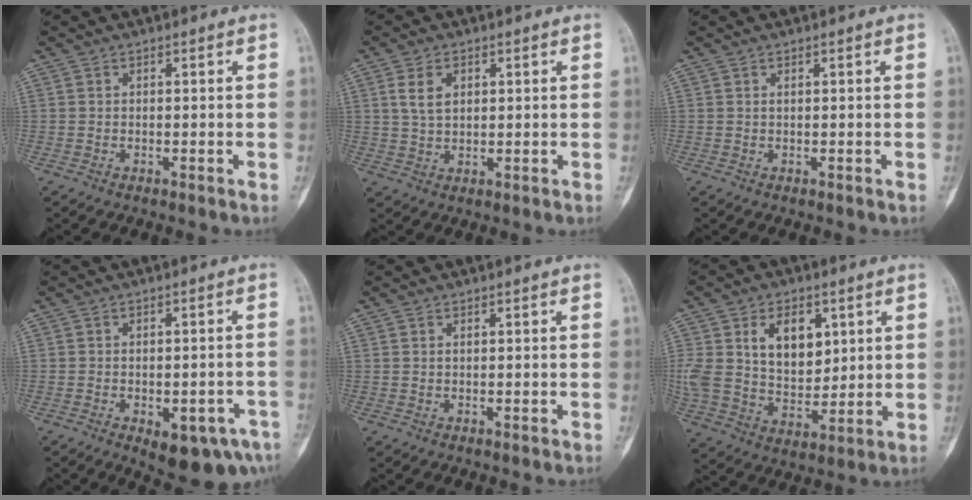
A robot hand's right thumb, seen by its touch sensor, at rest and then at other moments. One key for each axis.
{"total": 5.0, "fx": 1.7, "fy": 3.1, "fz": 3.5, "tx": -0.062, "ty": -0.003, "tz": 0.036}
{"total": 0.0}
{"total": 10.3, "fx": -5.3, "fy": 4.5, "fz": 7.6, "tx": -0.086, "ty": 0.021, "tz": -0.060}
{"total": 0.0}
{"total": 17.2, "fx": 5.2, "fy": 11.4, "fz": 11.7, "tx": -0.213, "ty": -0.017, "tz": 0.107}